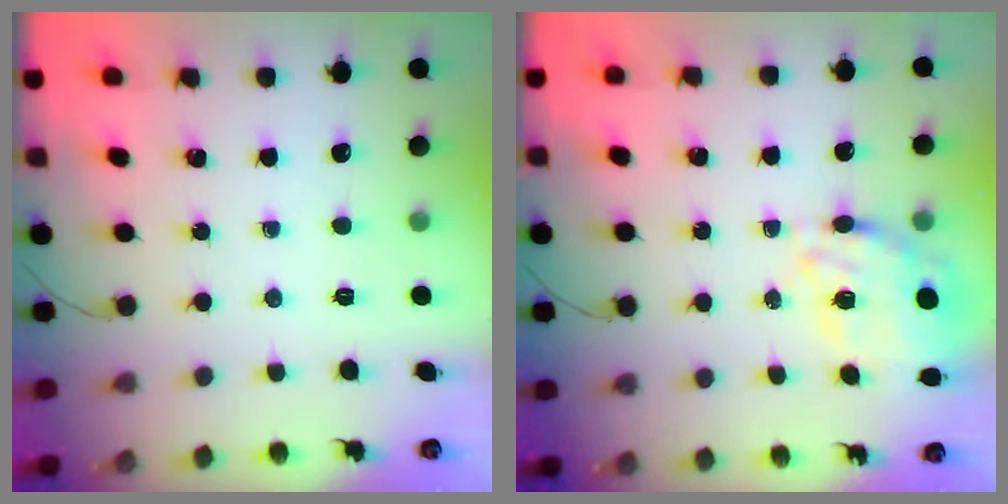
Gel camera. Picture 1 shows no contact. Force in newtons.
{"total": 11.7, "press": 10.9, "slide": 4.3}